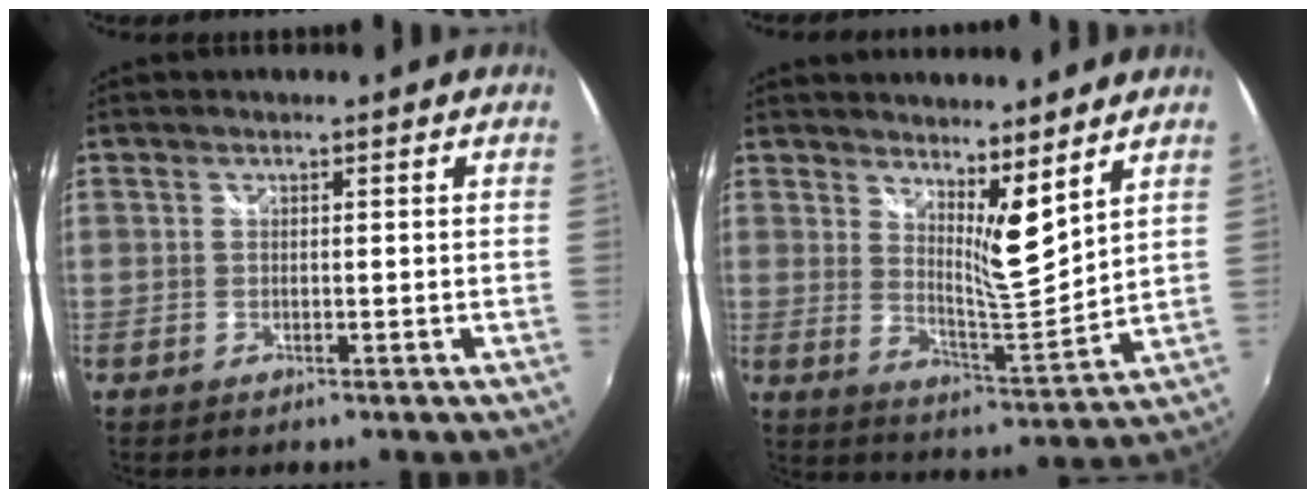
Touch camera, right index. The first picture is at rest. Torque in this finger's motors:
{"motor_torque": [-0.04, 0.13, 0.31, 0.02]}